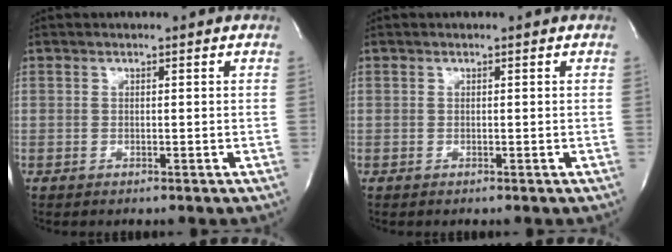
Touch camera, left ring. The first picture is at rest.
{"total": 0.0}